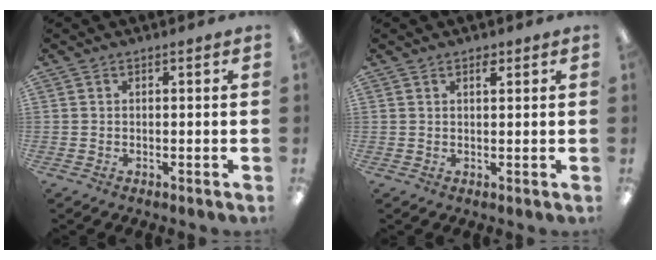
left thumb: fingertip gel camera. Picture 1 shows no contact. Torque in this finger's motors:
{"motor_torque": [-0.28, -0.17, -0.28, -0.27, 0.03]}